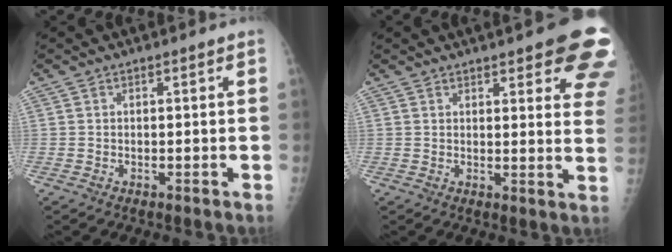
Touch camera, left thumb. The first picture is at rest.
{"total": 15.1, "force": [9.7, 4.4, 10.7], "torque": [-0.102, -0.036, 0.099]}